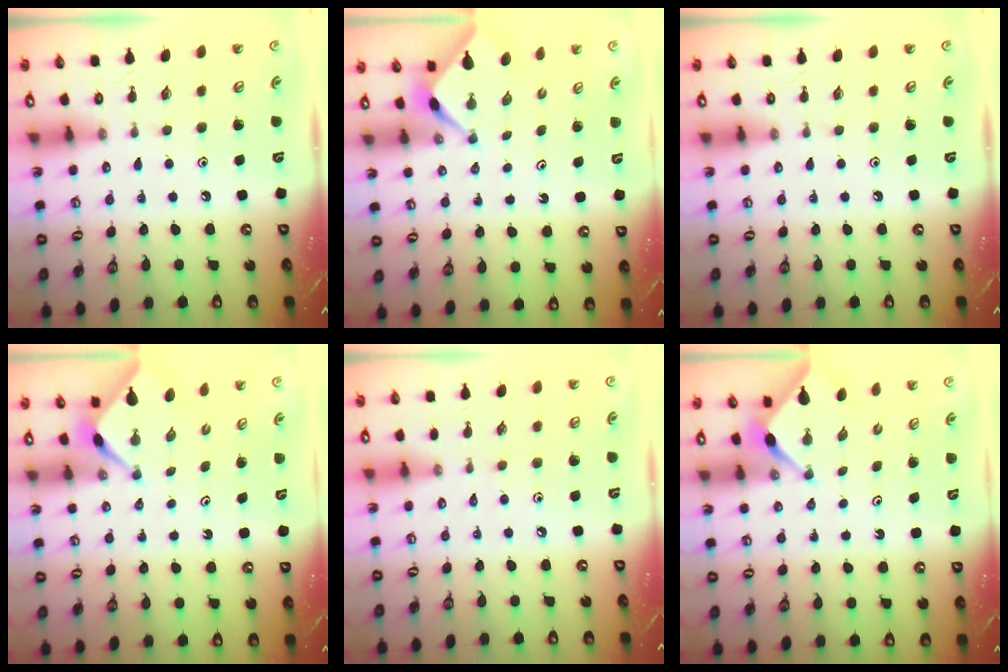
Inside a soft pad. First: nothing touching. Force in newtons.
{"total": 2.3, "press": 2.3, "slide": 0.1}
{"total": 0.0}
{"total": 2.4, "press": 2.4, "slide": 0.1}
{"total": 1.8, "press": 1.7, "slide": 0.4}
{"total": 2.9, "press": 2.9, "slide": 0.4}